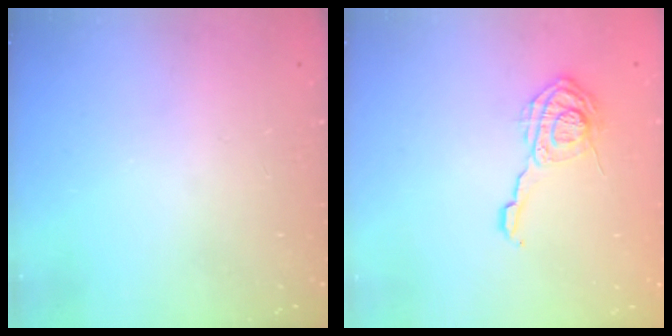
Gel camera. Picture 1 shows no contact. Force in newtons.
{"total": 10.3, "press": 10.3, "slide": 0.3}